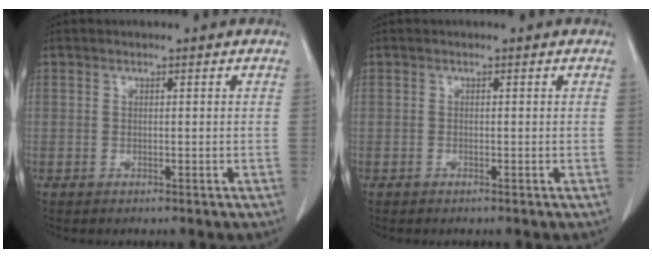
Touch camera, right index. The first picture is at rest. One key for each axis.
{"total": 0.0}